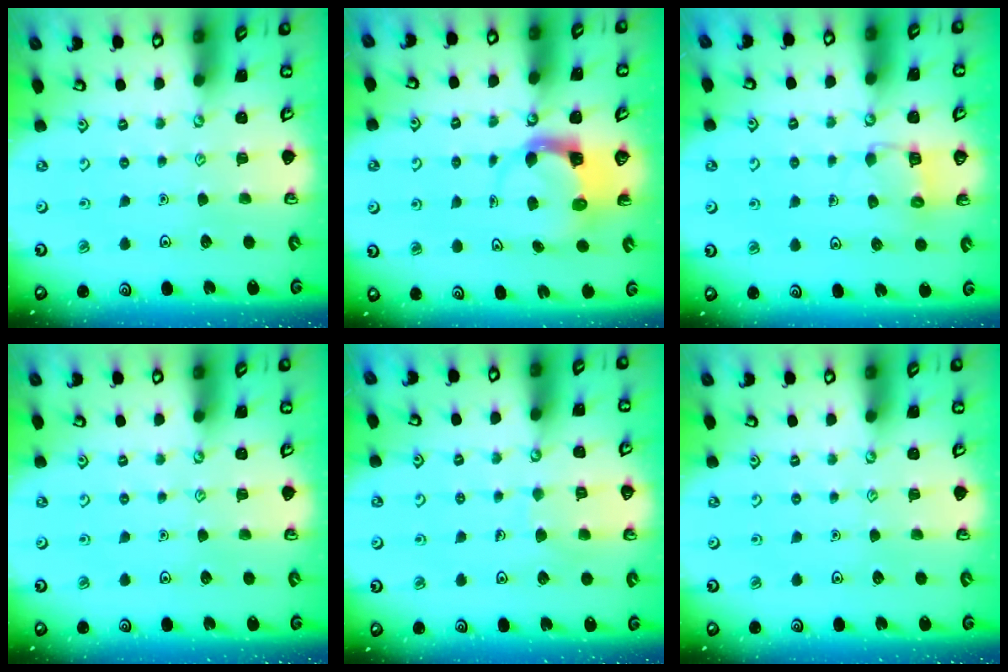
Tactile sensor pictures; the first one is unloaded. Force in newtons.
{"total": 3.7, "press": 3.6, "slide": 0.5}
{"total": 7.2, "press": 7.1, "slide": 0.4}
{"total": 0.0}
{"total": 6.8, "press": 6.8, "slide": 0.4}
{"total": 0.0}